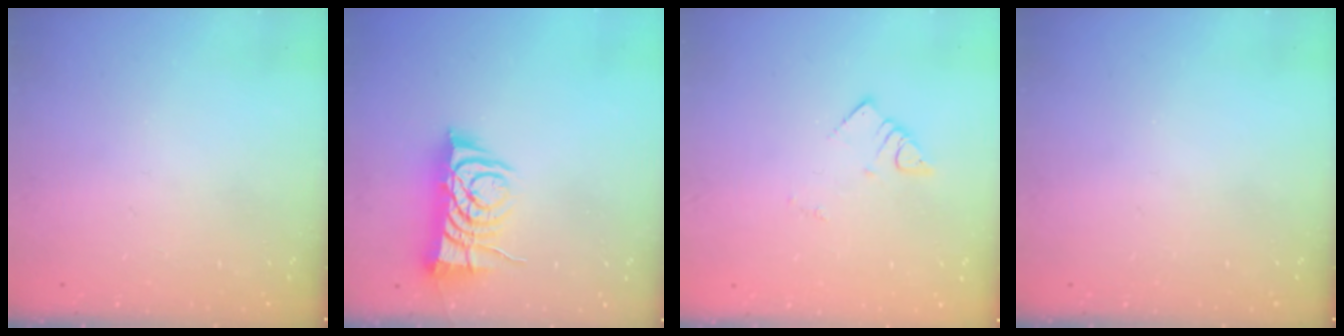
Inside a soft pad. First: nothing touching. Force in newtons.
{"total": 9.2, "press": 9.1, "slide": 1.1}
{"total": 2.6, "press": 2.6, "slide": 0.1}
{"total": 0.0}